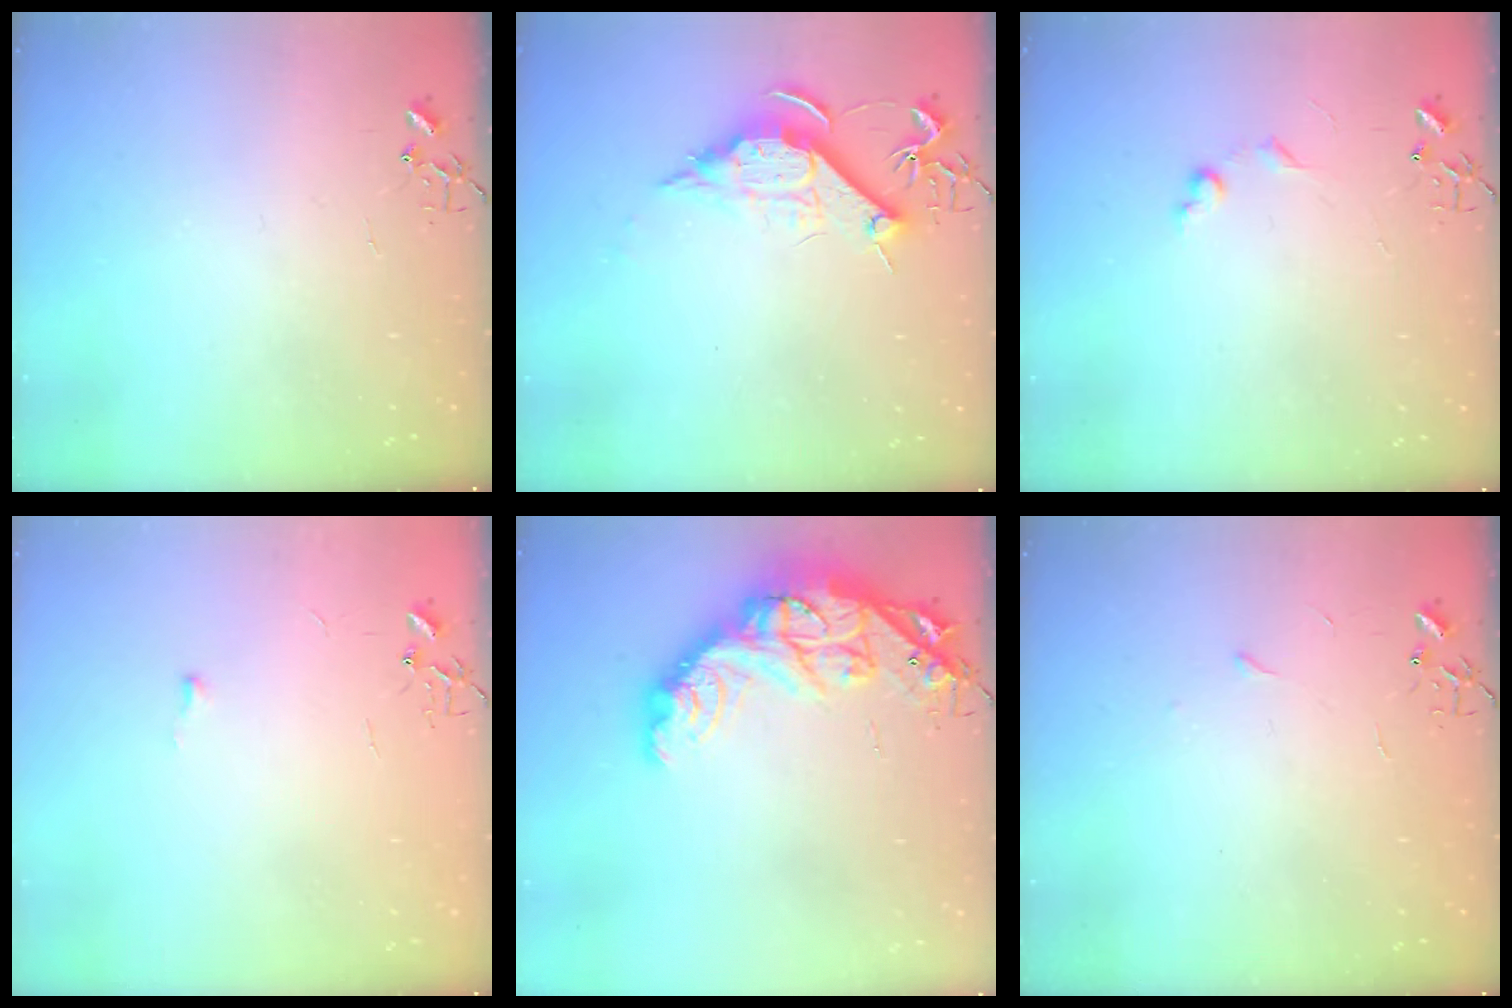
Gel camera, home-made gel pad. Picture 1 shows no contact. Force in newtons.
{"total": 10.6, "press": 10.6, "slide": 0.1}
{"total": 6.2, "press": 6.1, "slide": 0.8}
{"total": 3.0, "press": 2.9, "slide": 0.4}
{"total": 22.0, "press": 21.9, "slide": 1.6}
{"total": 3.5, "press": 3.5, "slide": 0.4}